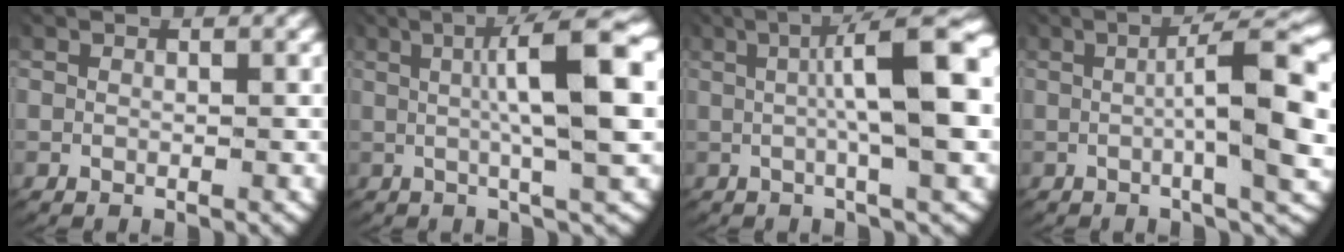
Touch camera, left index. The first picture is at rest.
{"total": 8.0, "force": [1.8, 1.5, 7.6], "torque": [-0.122, 0.013, 0.027]}
{"total": 9.0, "force": [1.7, 2.5, 8.5], "torque": [-0.122, 0.018, 0.021]}
{"total": 6.5, "force": [0.2, 1.1, 6.4], "torque": [-0.091, 0.008, 0.000]}